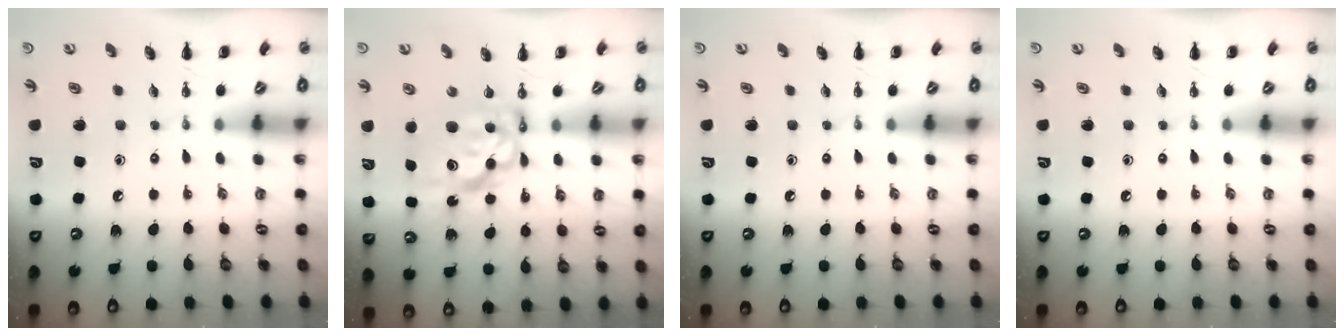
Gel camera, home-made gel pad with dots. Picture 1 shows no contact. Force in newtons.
{"total": 9.1, "press": 8.9, "slide": 2.0}
{"total": 0.0}
{"total": 0.0}